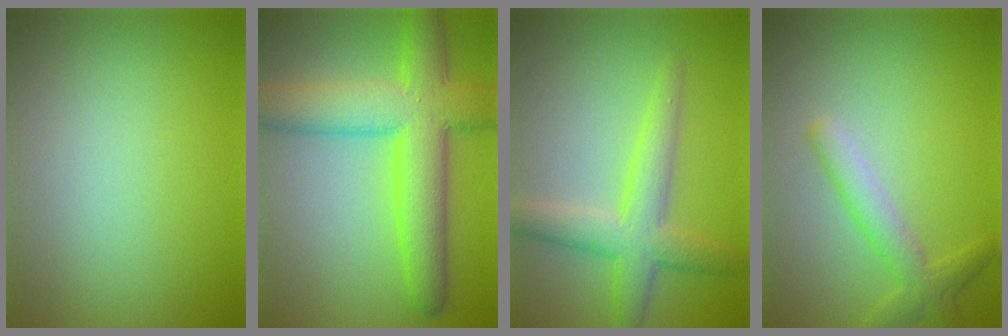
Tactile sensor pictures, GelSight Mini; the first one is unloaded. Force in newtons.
{"total": 9.2, "press": 9.2, "slide": 0.2}
{"total": 4.7, "press": 4.7, "slide": 0.1}
{"total": 2.8, "press": 2.8, "slide": 0.1}